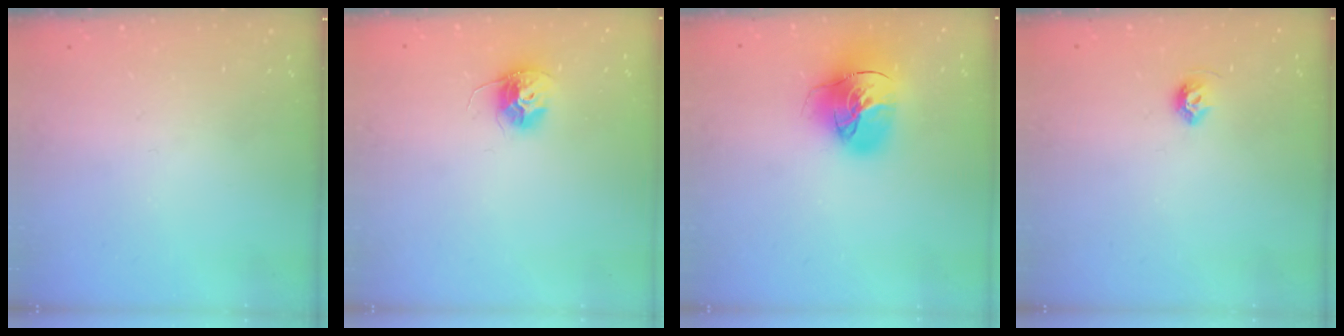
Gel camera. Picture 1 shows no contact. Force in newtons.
{"total": 10.7, "press": 10.7, "slide": 0.7}
{"total": 20.1, "press": 20.0, "slide": 2.1}
{"total": 5.6, "press": 5.5, "slide": 1.0}